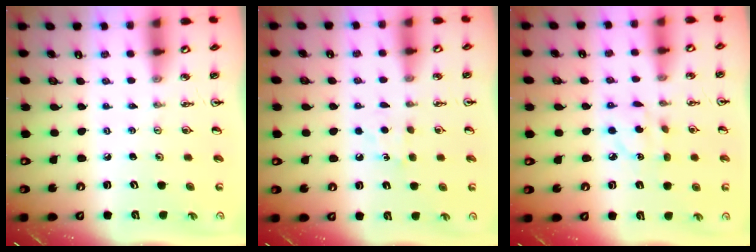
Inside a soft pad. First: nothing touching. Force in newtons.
{"total": 5.0, "press": 5.0, "slide": 0.7}
{"total": 5.0, "press": 4.9, "slide": 0.4}